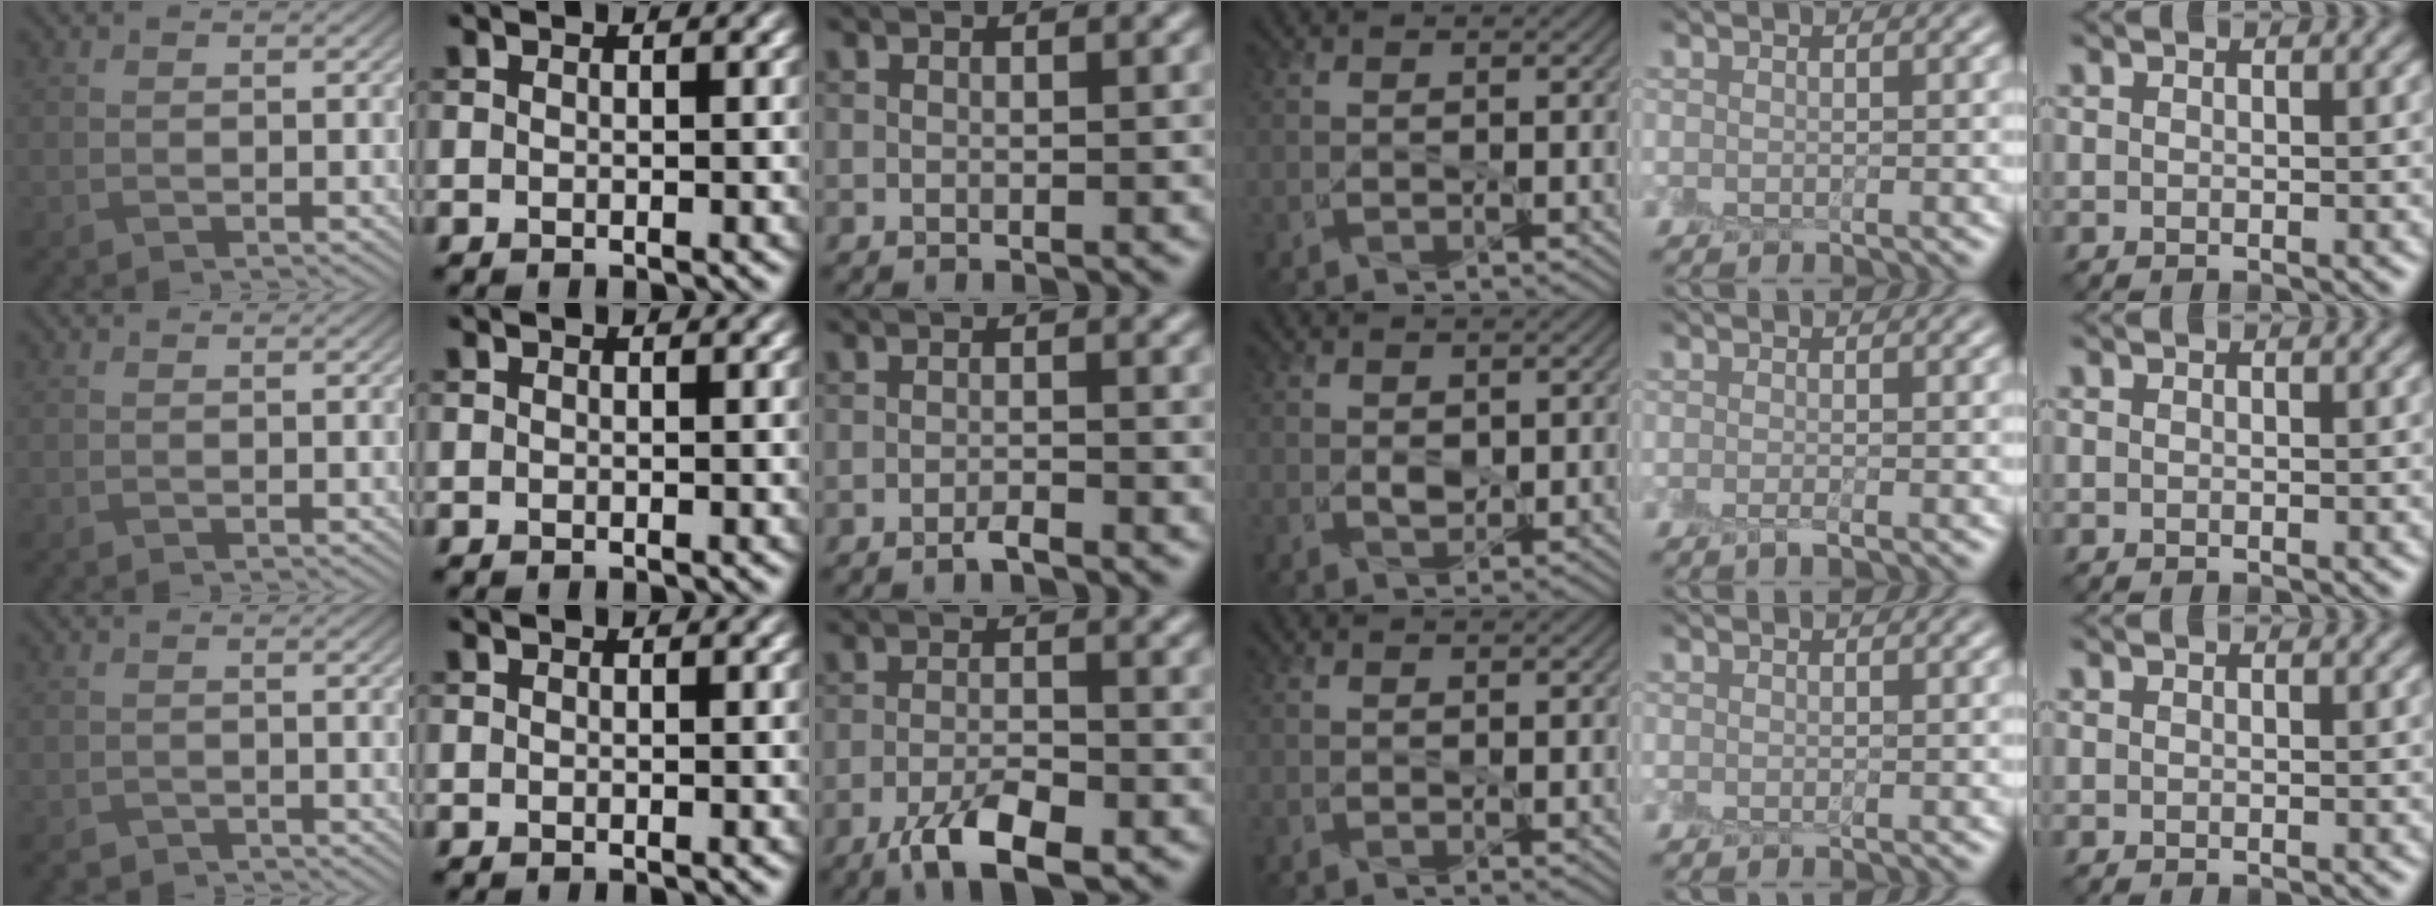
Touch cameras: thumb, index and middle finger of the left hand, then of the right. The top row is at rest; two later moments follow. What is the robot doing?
{"motion": "peel", "object": "envelope seal"}